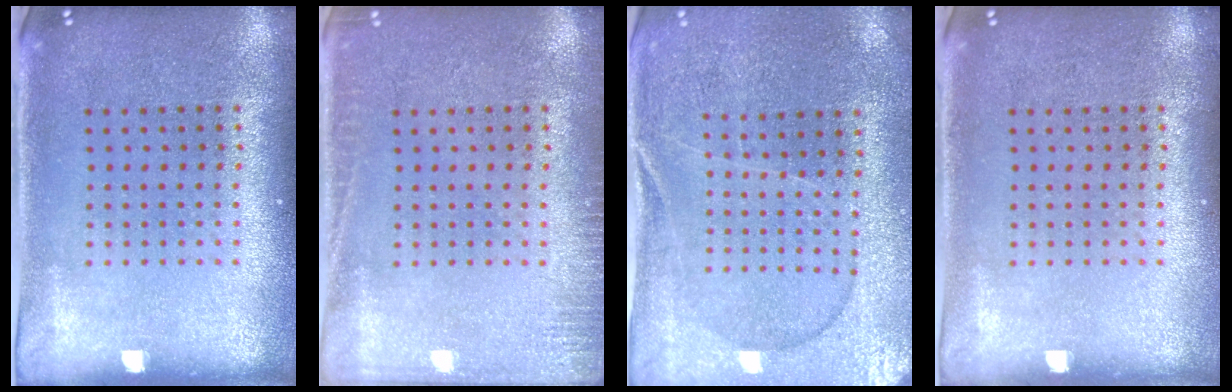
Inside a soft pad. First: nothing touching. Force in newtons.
{"total": 1.9, "press": 1.9, "slide": 0.4}
{"total": 1.1, "press": 1.1, "slide": 0.4}
{"total": 0.0}